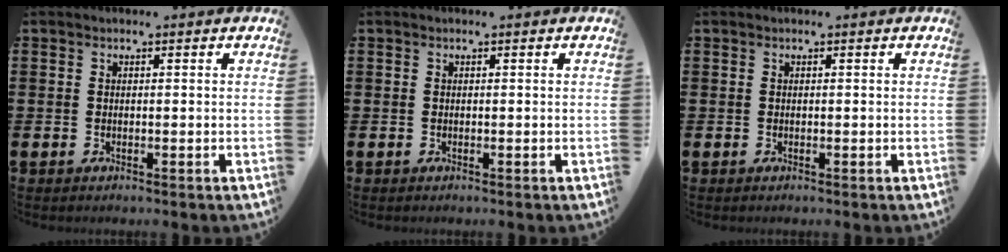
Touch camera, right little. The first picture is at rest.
{"total": 0.0}
{"total": 0.0}